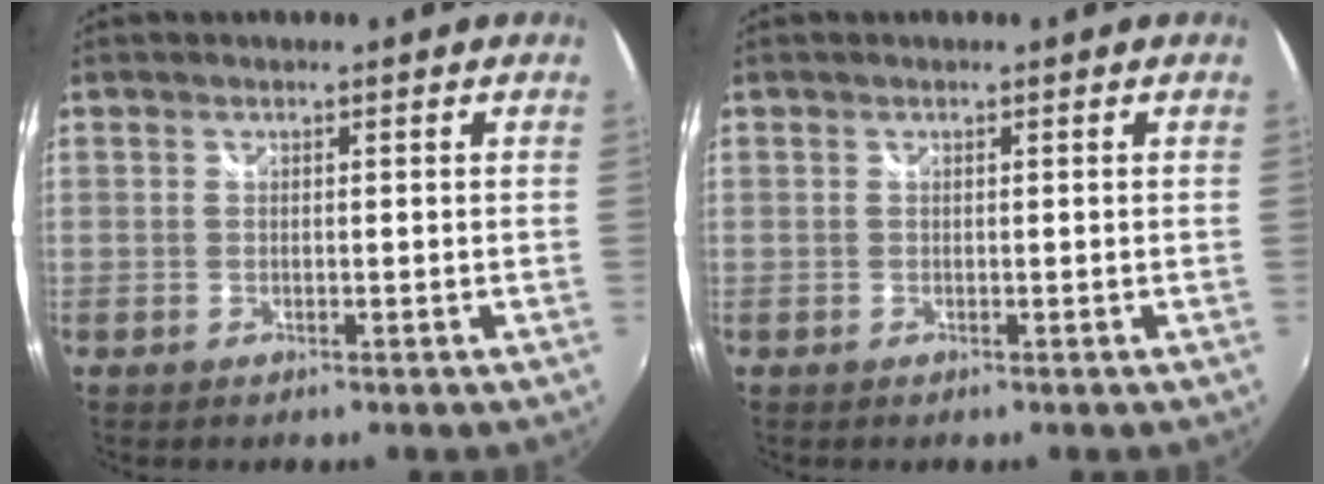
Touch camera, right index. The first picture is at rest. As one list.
[{"total": 0.0}]